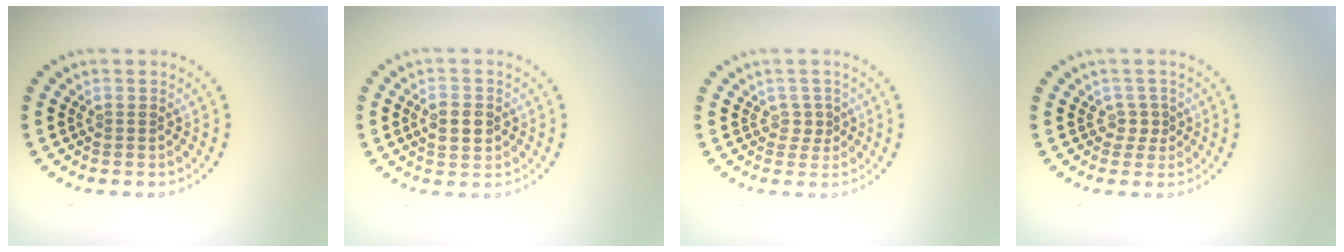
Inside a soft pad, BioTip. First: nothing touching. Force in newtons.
{"total": 2.7, "press": 2.7, "slide": 0.2}
{"total": 1.1, "press": 0.8, "slide": 0.7}
{"total": 1.4, "press": 1.0, "slide": 1.0}